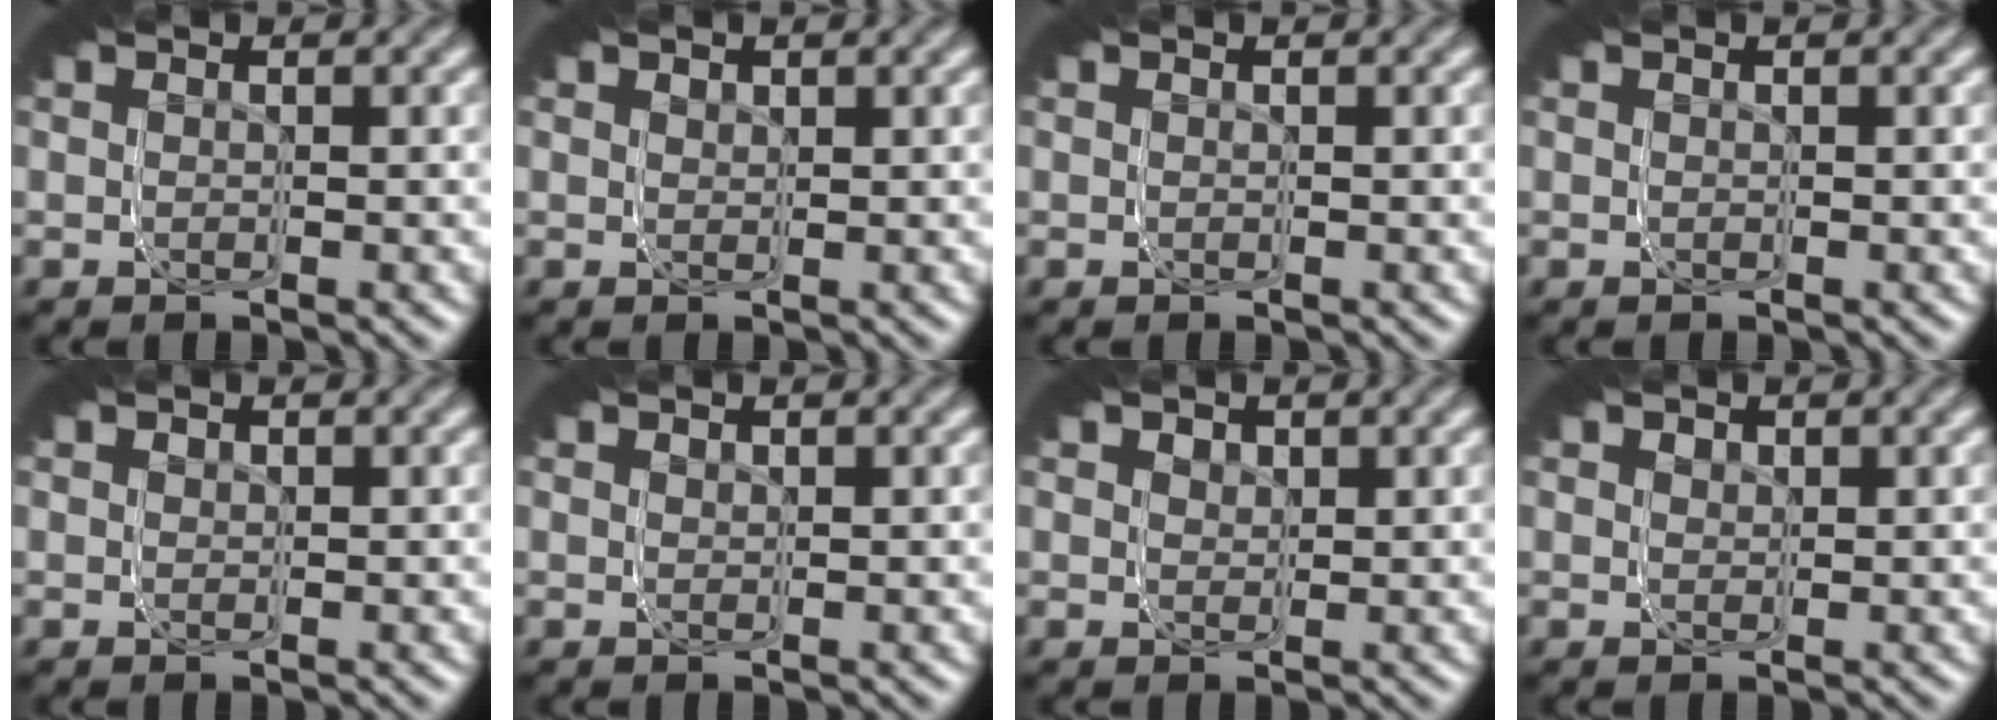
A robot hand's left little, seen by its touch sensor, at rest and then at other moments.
{"total": 1.7, "force": [0.7, 1.5, 0.5], "torque": [-0.019, -0.002, 0.008]}
{"total": 0.0}
{"total": 0.0}
{"total": 1.3, "force": [0.4, 1.2, 0.4], "torque": [-0.014, -0.004, 0.005]}
{"total": 1.0, "force": [0.4, 0.9, 0.3], "torque": [-0.014, -0.003, 0.005]}
{"total": 3.4, "force": [1.4, 2.9, 1.1], "torque": [-0.033, 0.004, 0.013]}
{"total": 2.6, "force": [1.0, 2.3, 0.8], "torque": [-0.026, 0.001, 0.009]}